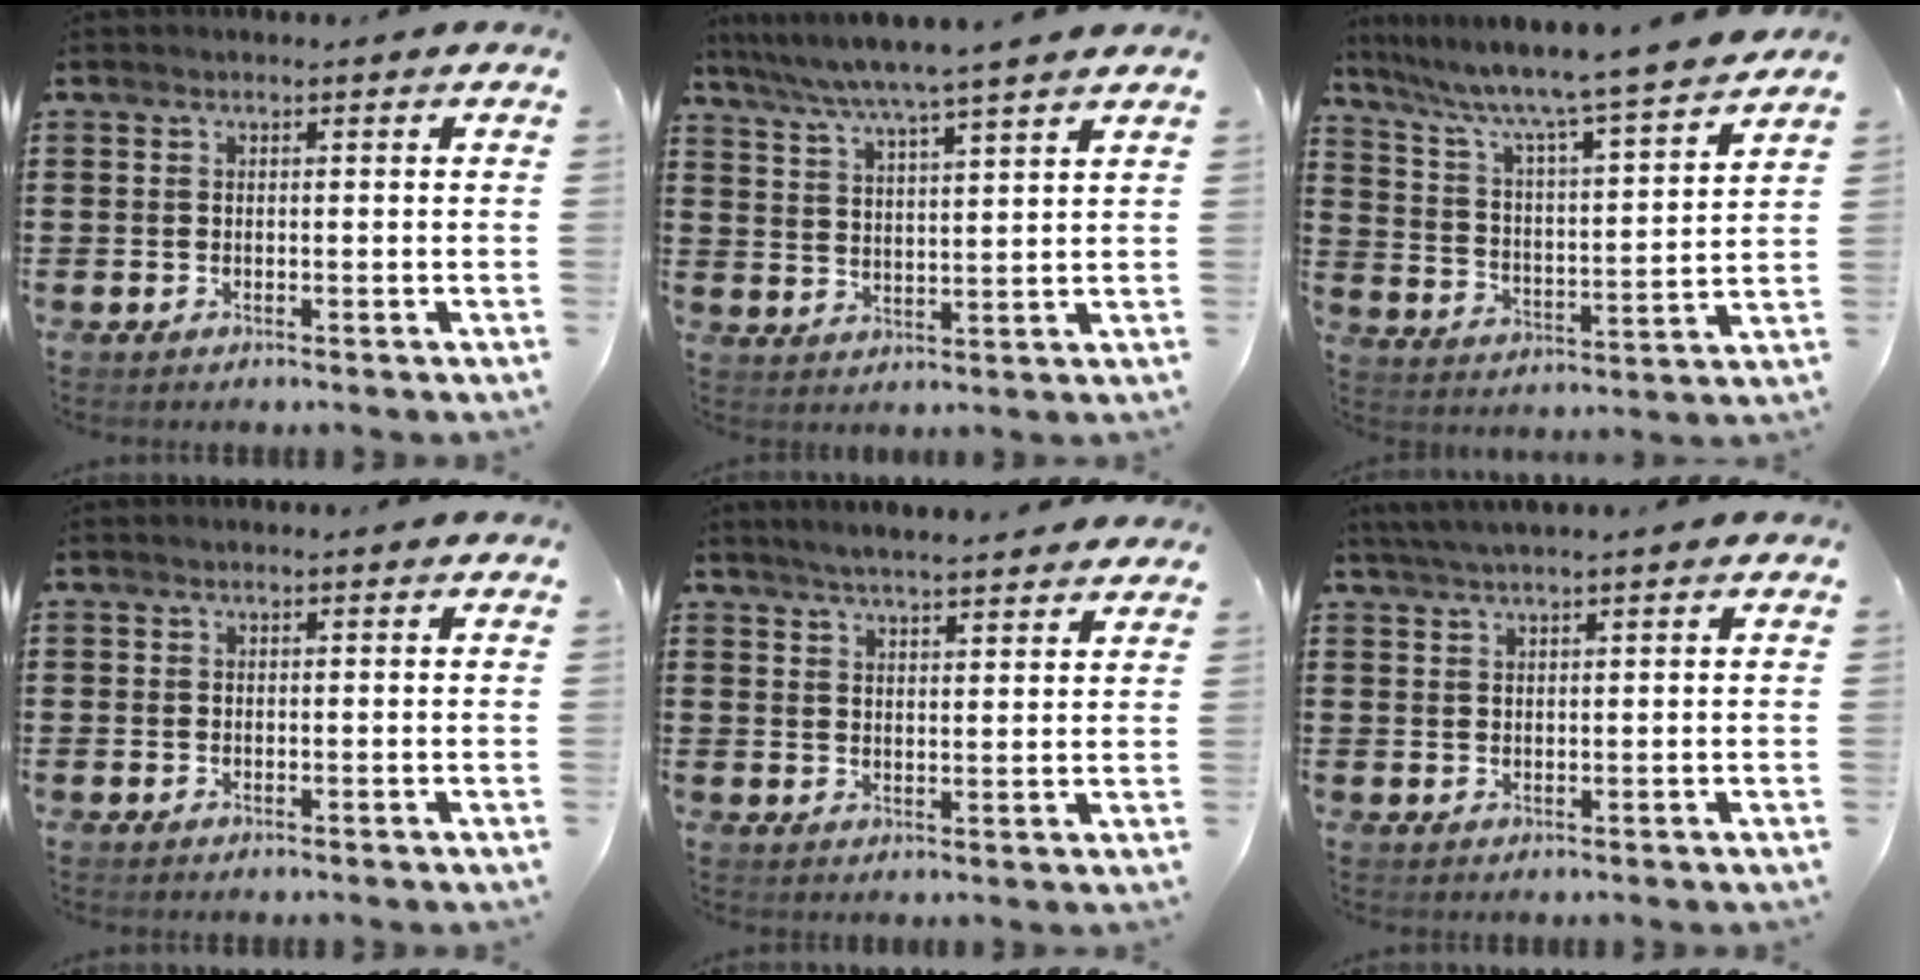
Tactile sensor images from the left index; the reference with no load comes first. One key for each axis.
{"total": 5.6, "fx": 4.9, "fy": -1.0, "fz": 2.4, "tx": -0.065, "ty": -0.028, "tz": 0.082}
{"total": 6.4, "fx": 5.6, "fy": -0.6, "fz": 3.0, "tx": -0.085, "ty": -0.053, "tz": 0.083}
{"total": 0.0}
{"total": 3.9, "fx": 3.8, "fy": -0.4, "fz": 0.8, "tx": -0.026, "ty": -0.014, "tz": 0.067}
{"total": 2.1, "fx": 1.8, "fy": -0.3, "fz": 1.0, "tx": -0.022, "ty": 0.002, "tz": 0.034}